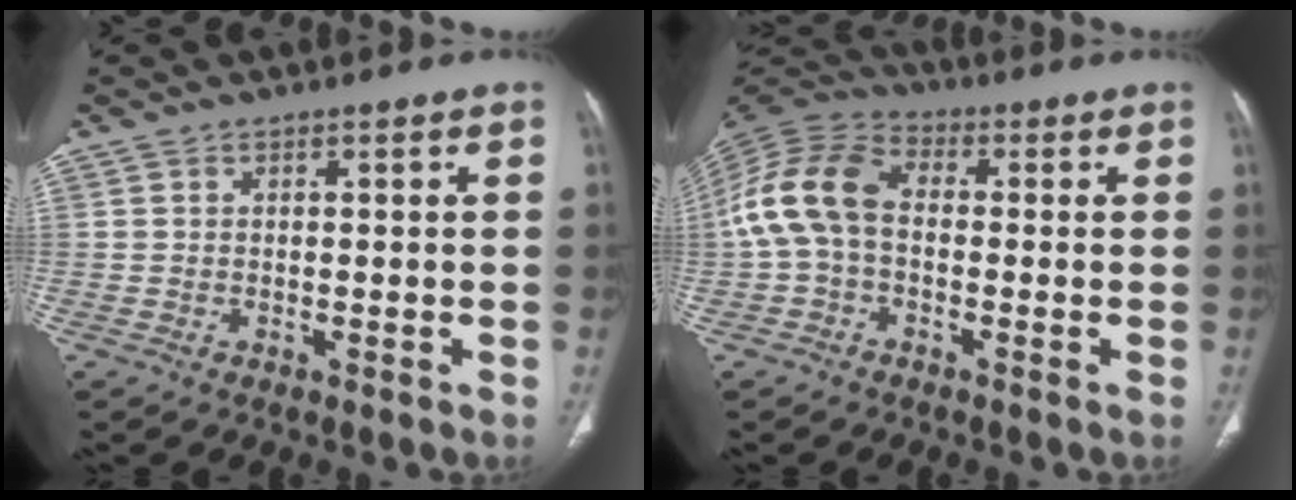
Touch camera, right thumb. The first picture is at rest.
{"total": 11.6, "force": [-0.4, 7.7, 8.6], "torque": [-0.173, 0.031, -0.020]}